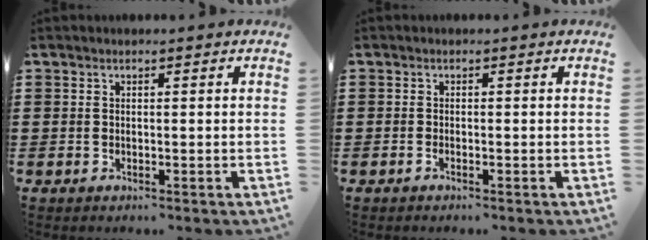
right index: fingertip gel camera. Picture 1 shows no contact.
{"total": 0.9, "force": [-0.8, -0.1, 0.5], "torque": [-0.010, -0.006, -0.015]}